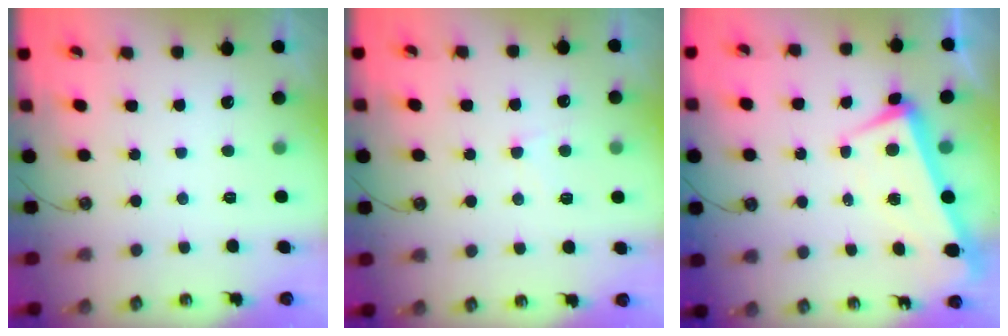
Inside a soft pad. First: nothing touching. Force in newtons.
{"total": 2.4, "press": 2.3, "slide": 0.7}
{"total": 0.9, "press": 0.0, "slide": 0.9}